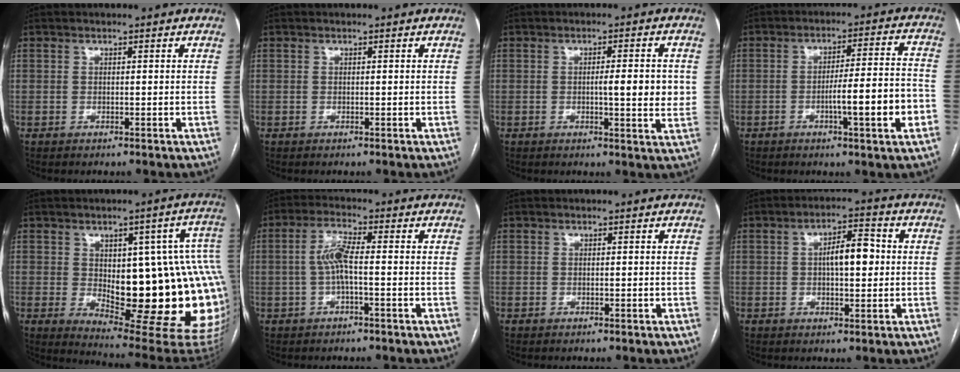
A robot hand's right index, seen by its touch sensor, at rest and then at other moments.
{"total": 0.0}
{"total": 5.9, "force": [0.1, 0.8, 5.8], "torque": [-0.079, -0.004, -0.004]}
{"total": 10.6, "force": [-3.5, 0.3, 10.0], "torque": [-0.150, 0.007, -0.049]}
{"total": 24.8, "force": [-1.0, 7.6, 23.5], "torque": [-0.222, 0.016, 0.015]}
{"total": 4.6, "force": [-0.3, 0.7, 4.6], "torque": [-0.095, 0.012, -0.004]}
{"total": 0.0}
{"total": 6.4, "force": [0.6, 2.2, 5.9], "torque": [-0.096, 0.014, 0.007]}